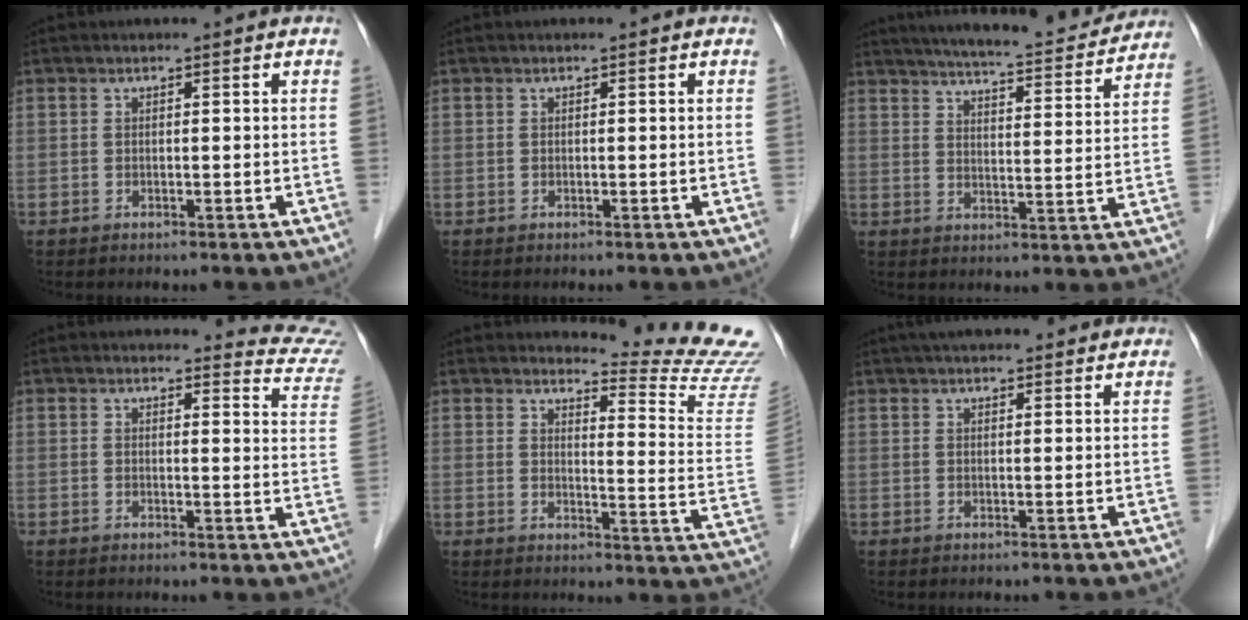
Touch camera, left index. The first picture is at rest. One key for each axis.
{"total": 0.0}
{"total": 16.9, "fx": 15.6, "fy": 1.9, "fz": 6.2, "tx": -0.093, "ty": -0.008, "tz": 0.204}
{"total": 8.7, "fx": 8.7, "fy": 0.1, "fz": -0.4, "tx": 0.019, "ty": -0.080, "tz": 0.064}
{"total": 13.7, "fx": 13.5, "fy": -1.9, "fz": 1.2, "tx": -0.017, "ty": -0.139, "tz": 0.142}
{"total": 12.1, "fx": 10.5, "fy": 2.6, "fz": 5.5, "tx": -0.072, "ty": 0.038, "tz": 0.138}